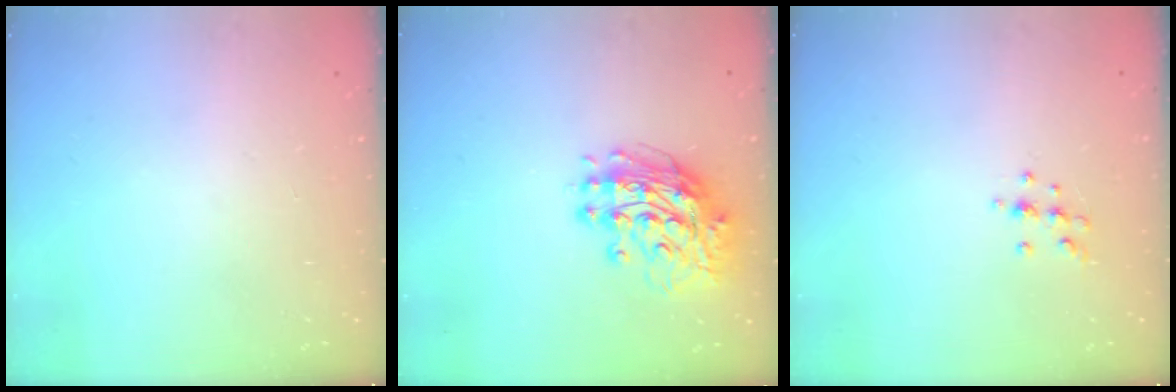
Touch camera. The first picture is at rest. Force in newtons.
{"total": 12.2, "press": 12.1, "slide": 1.3}
{"total": 7.0, "press": 7.0, "slide": 0.6}